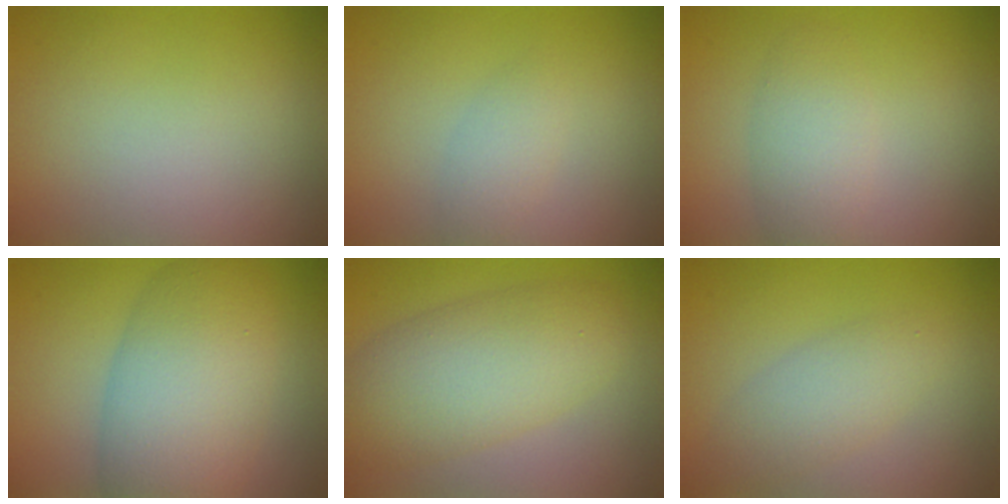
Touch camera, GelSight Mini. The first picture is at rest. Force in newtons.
{"total": 1.6, "press": 1.6, "slide": 0.1}
{"total": 2.9, "press": 2.9, "slide": 0.2}
{"total": 8.9, "press": 8.9, "slide": 0.4}
{"total": 6.8, "press": 6.8, "slide": 0.2}
{"total": 2.9, "press": 2.9, "slide": 0.1}